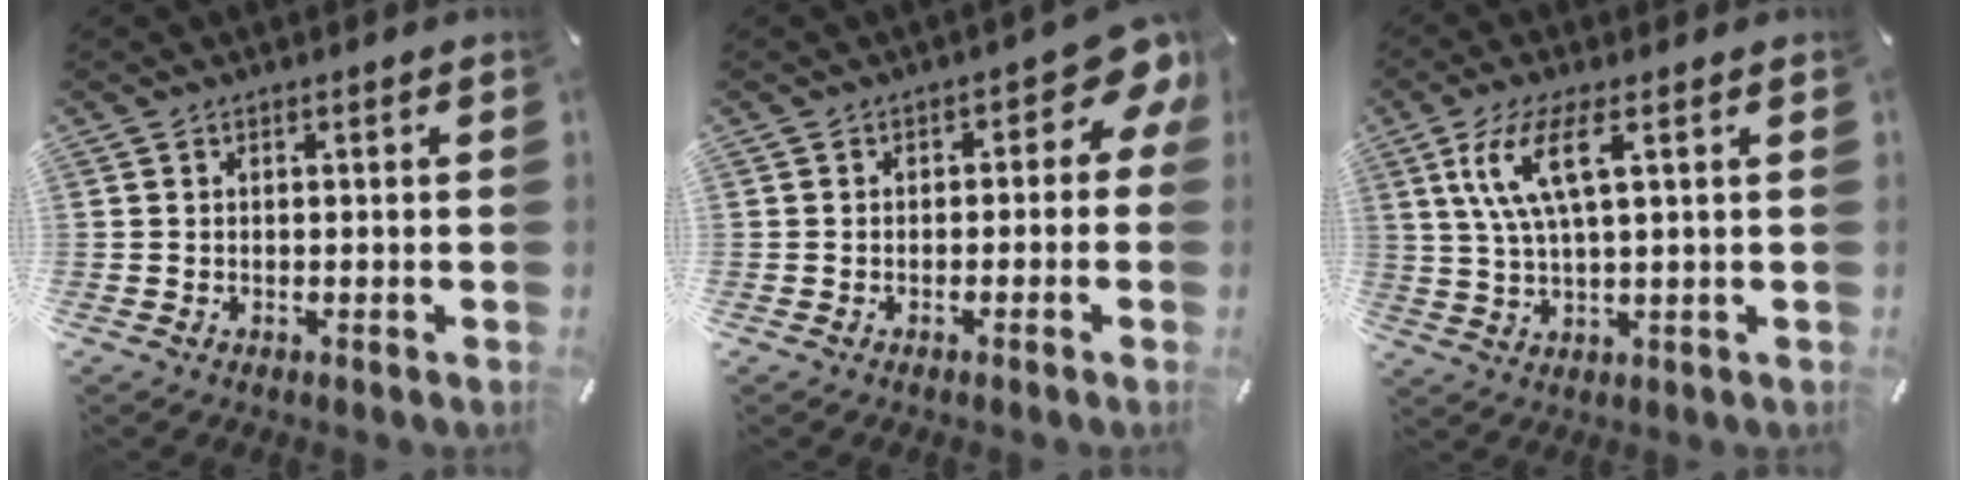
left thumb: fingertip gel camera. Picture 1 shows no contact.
{"total": 5.8, "force": [1.4, 3.5, 4.4], "torque": [-0.049, -0.009, 0.016]}
{"total": 10.1, "force": [3.9, 2.7, 8.9], "torque": [-0.194, 0.000, 0.063]}